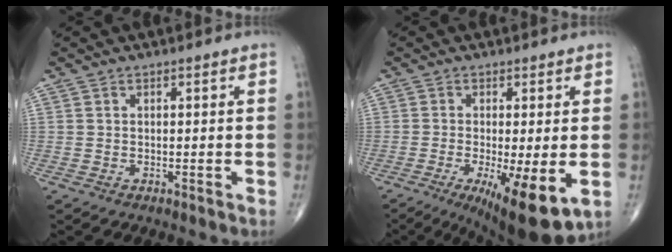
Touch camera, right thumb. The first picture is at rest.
{"total": 12.7, "force": [-3.8, 3.4, 11.6], "torque": [-0.176, -0.025, -0.050]}